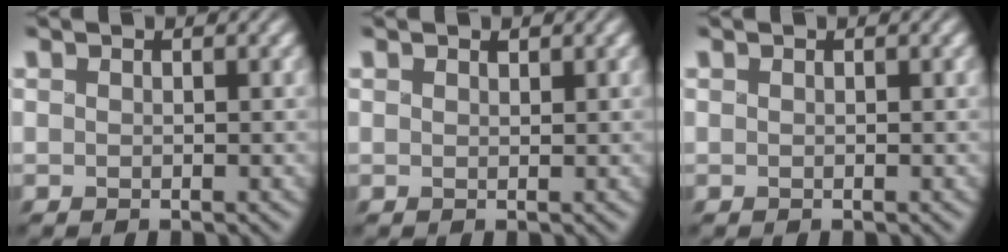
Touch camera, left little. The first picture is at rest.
{"total": 0.6, "force": [0.5, 0.3, 0.3], "torque": [-0.004, 0.000, 0.009]}
{"total": 0.0}